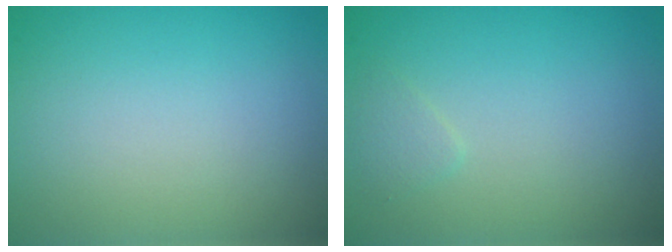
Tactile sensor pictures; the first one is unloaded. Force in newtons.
{"total": 0.8, "press": 0.8, "slide": 0.1}